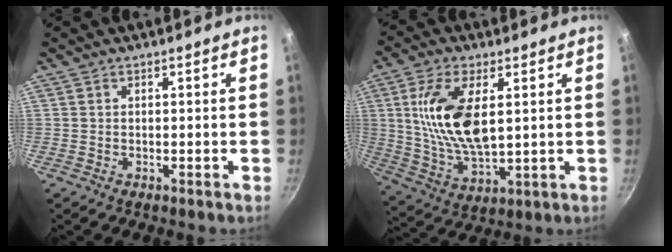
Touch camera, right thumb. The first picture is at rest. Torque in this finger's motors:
{"motor_torque": [-1.11, 2.11, 1.37, 0.27, 0.22]}